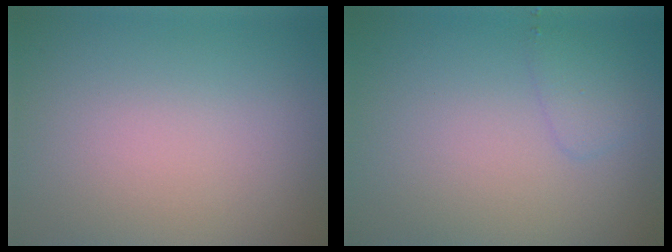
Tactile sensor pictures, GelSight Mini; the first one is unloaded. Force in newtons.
{"total": 1.4, "press": 1.4, "slide": 0.1}